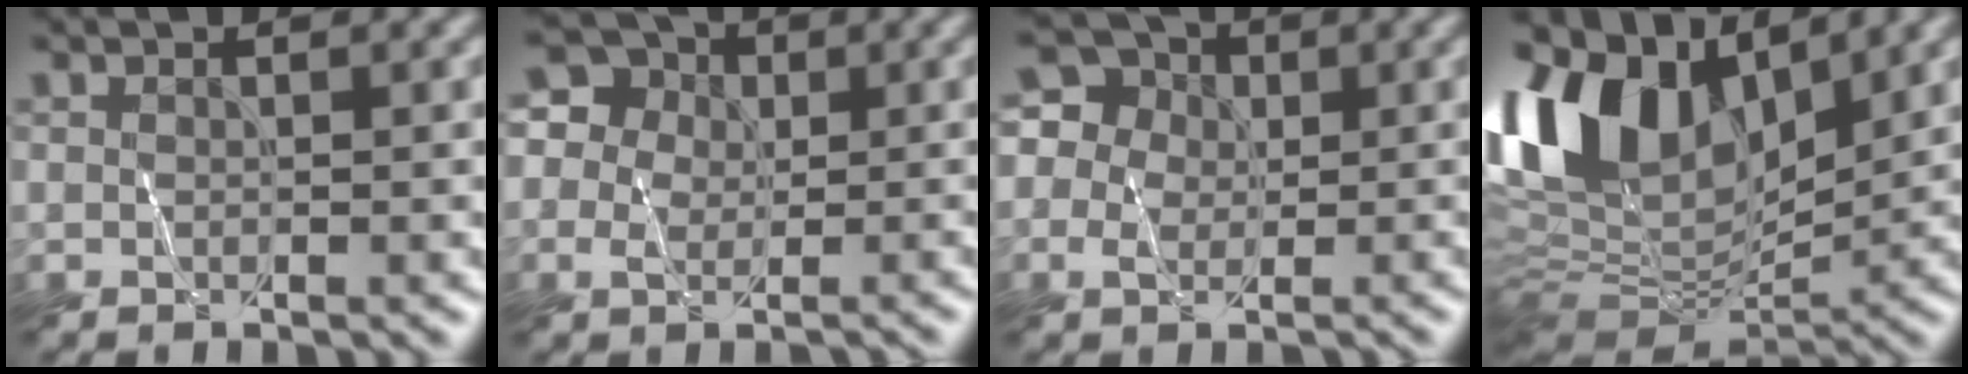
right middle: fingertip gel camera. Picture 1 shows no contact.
{"total": 5.1, "force": [0.8, 4.7, 1.9], "torque": [-0.015, 0.024, -0.012]}
{"total": 5.3, "force": [1.0, 4.8, 2.1], "torque": [-0.017, 0.026, -0.008]}
{"total": 16.1, "force": [6.6, 8.6, 11.9], "torque": [-0.253, 0.031, 0.108]}